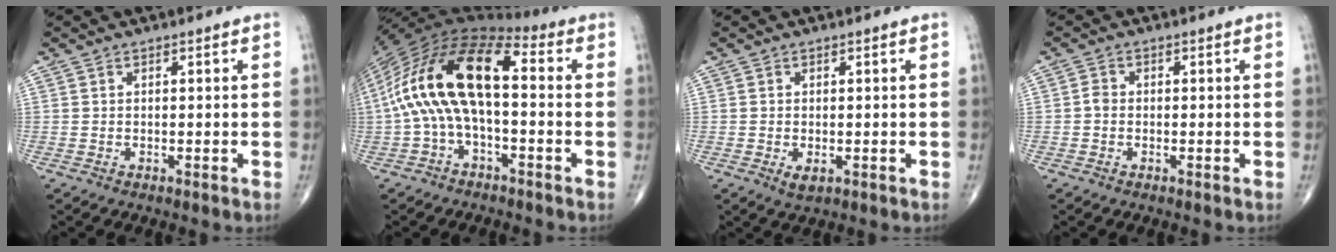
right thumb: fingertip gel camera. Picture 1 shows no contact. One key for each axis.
{"total": 18.7, "fx": 0.0, "fy": 8.5, "fz": 16.7, "tx": -0.315, "ty": 0.050, "tz": -0.011}
{"total": 1.9, "fx": -0.4, "fy": 1.0, "fz": 1.5, "tx": -0.024, "ty": -0.001, "tz": -0.004}
{"total": 1.4, "fx": -0.3, "fy": 1.1, "fz": 0.8, "tx": -0.011, "ty": 0.003, "tz": -0.010}